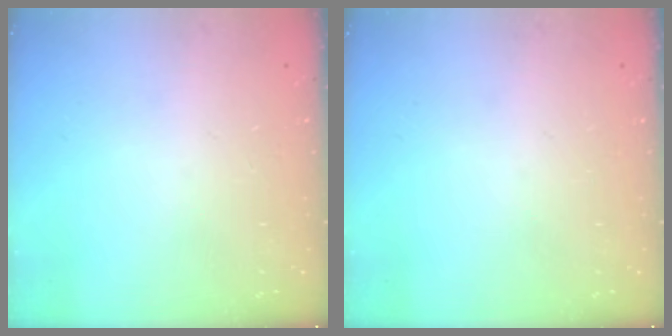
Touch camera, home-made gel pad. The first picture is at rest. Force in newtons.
{"total": 0.0}